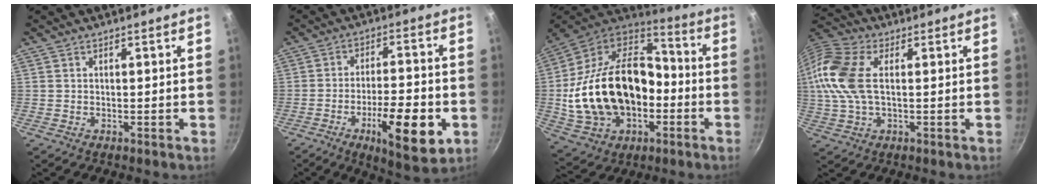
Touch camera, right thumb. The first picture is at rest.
{"total": 15.4, "force": [-5.3, 5.1, 13.5], "torque": [-0.192, 0.015, -0.077]}
{"total": 28.2, "force": [-4.1, 19.2, 20.3], "torque": [-0.354, 0.060, -0.057]}
{"total": 13.3, "force": [1.6, 7.4, 10.9], "torque": [-0.232, 0.020, 0.017]}